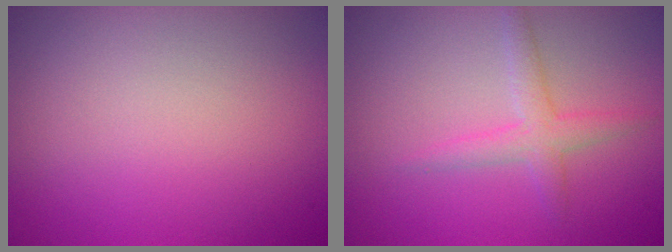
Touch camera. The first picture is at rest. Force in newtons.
{"total": 2.2, "press": 2.2, "slide": 0.1}